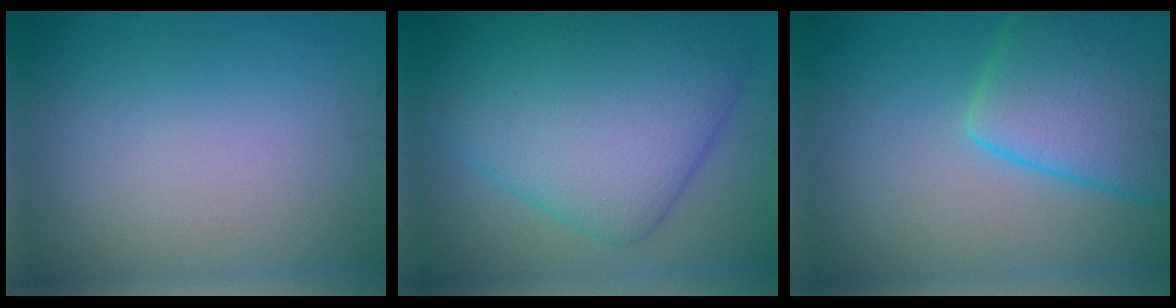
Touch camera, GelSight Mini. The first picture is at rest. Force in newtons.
{"total": 11.4, "press": 11.4, "slide": 0.1}
{"total": 8.6, "press": 8.6, "slide": 0.5}